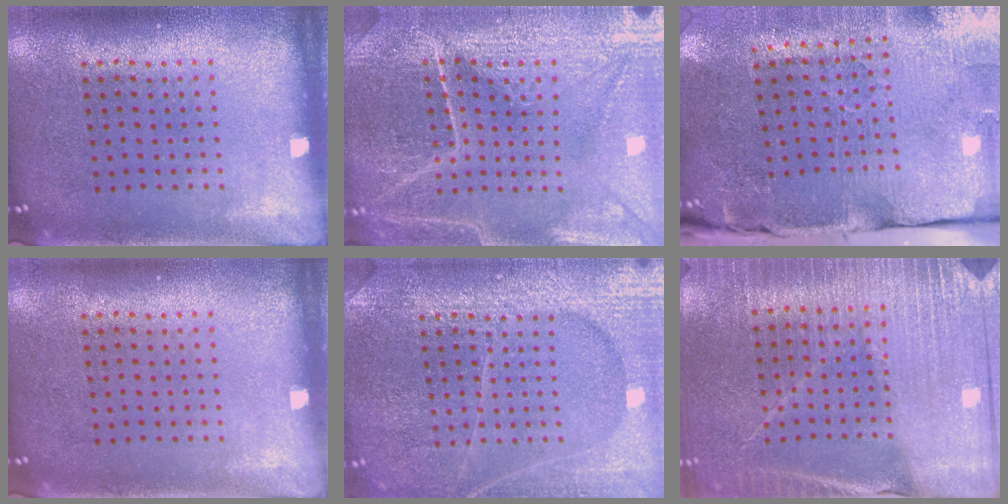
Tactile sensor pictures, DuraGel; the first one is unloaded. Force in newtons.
{"total": 4.6, "press": 4.4, "slide": 1.2}
{"total": 4.2, "press": 3.7, "slide": 2.1}
{"total": 0.0}
{"total": 4.1, "press": 4.1, "slide": 0.5}
{"total": 3.4, "press": 3.3, "slide": 0.7}